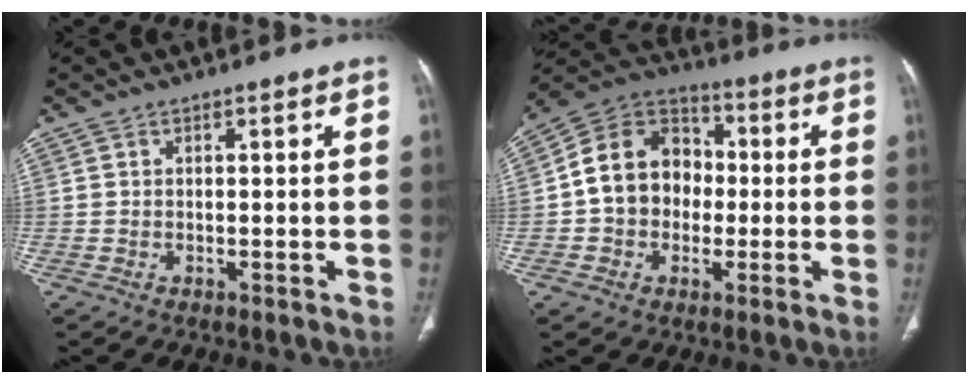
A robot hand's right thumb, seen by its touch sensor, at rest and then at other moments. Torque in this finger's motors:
{"motor_torque": [0.83, 0.90, 1.14, -0.78, 0.27]}